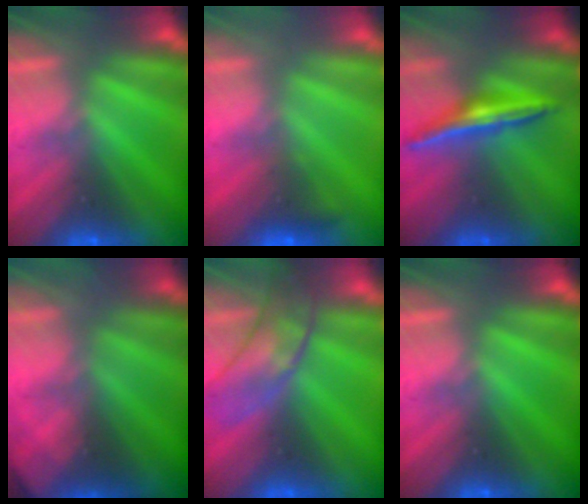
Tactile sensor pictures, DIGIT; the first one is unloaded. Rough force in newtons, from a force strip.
{"total": 2.4}
{"total": 1.6}
{"total": 5.8}
{"total": 3.1}
{"total": 0.0}